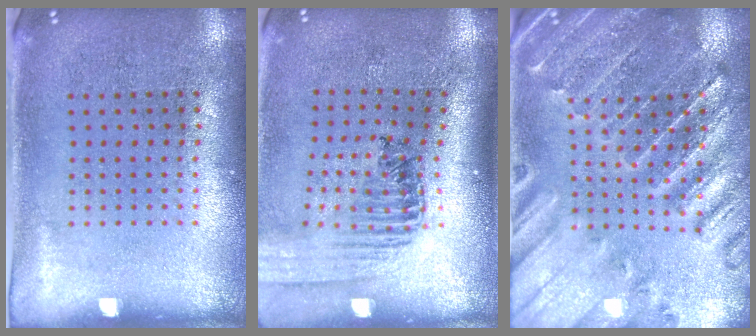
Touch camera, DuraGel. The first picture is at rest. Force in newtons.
{"total": 1.5, "press": 1.4, "slide": 0.3}
{"total": 1.6, "press": 1.6, "slide": 0.3}